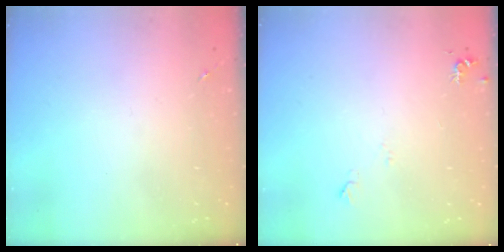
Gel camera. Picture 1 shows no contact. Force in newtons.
{"total": 5.5, "press": 5.5, "slide": 0.7}